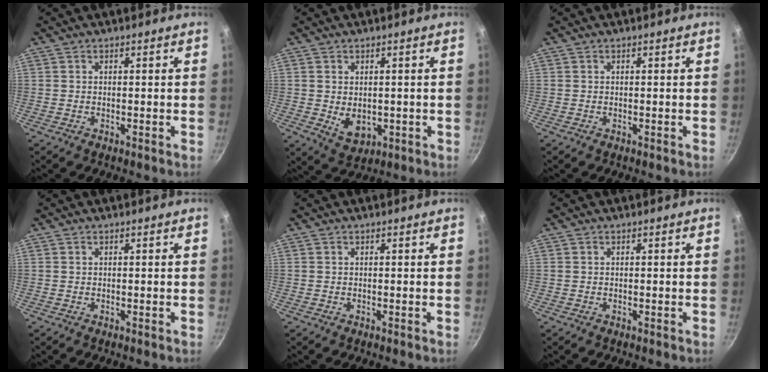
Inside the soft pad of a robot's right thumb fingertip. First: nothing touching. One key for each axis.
{"total": 5.5, "fx": -0.2, "fy": 4.0, "fz": 3.8, "tx": -0.050, "ty": -0.011, "tz": 0.008}
{"total": 0.0}
{"total": 0.0}
{"total": 0.0}
{"total": 0.0}